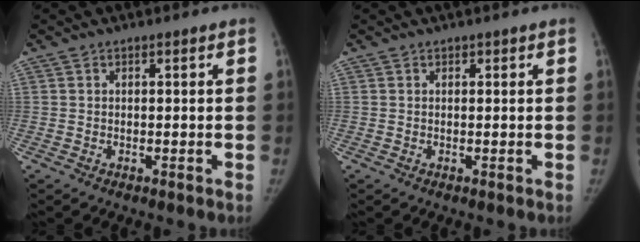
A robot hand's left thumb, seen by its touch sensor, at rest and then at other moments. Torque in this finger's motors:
{"motor_torque": [-0.16, -0.01, 0.11, 0.42, -0.02]}